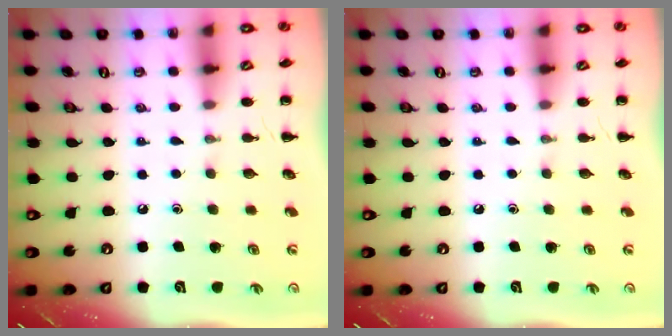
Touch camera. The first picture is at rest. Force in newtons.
{"total": 0.0}